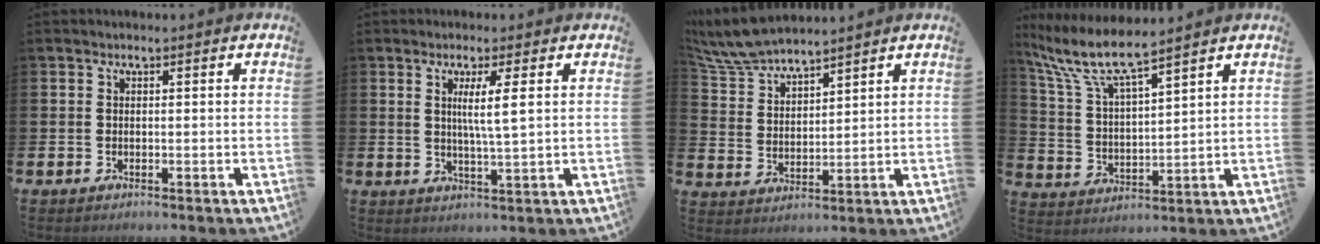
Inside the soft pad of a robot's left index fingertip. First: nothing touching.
{"total": 3.8, "force": [1.7, -0.4, 3.4], "torque": [-0.067, -0.010, 0.025]}
{"total": 7.4, "force": [7.1, 1.1, 1.8], "torque": [-0.068, -0.027, 0.133]}
{"total": 7.7, "force": [6.8, 1.0, 3.4], "torque": [-0.101, -0.034, 0.116]}